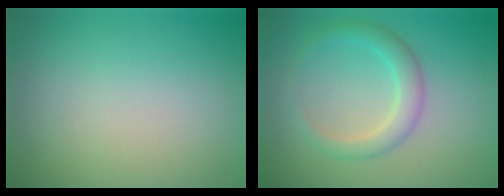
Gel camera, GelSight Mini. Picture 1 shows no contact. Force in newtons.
{"total": 2.6, "press": 2.6, "slide": 0.1}